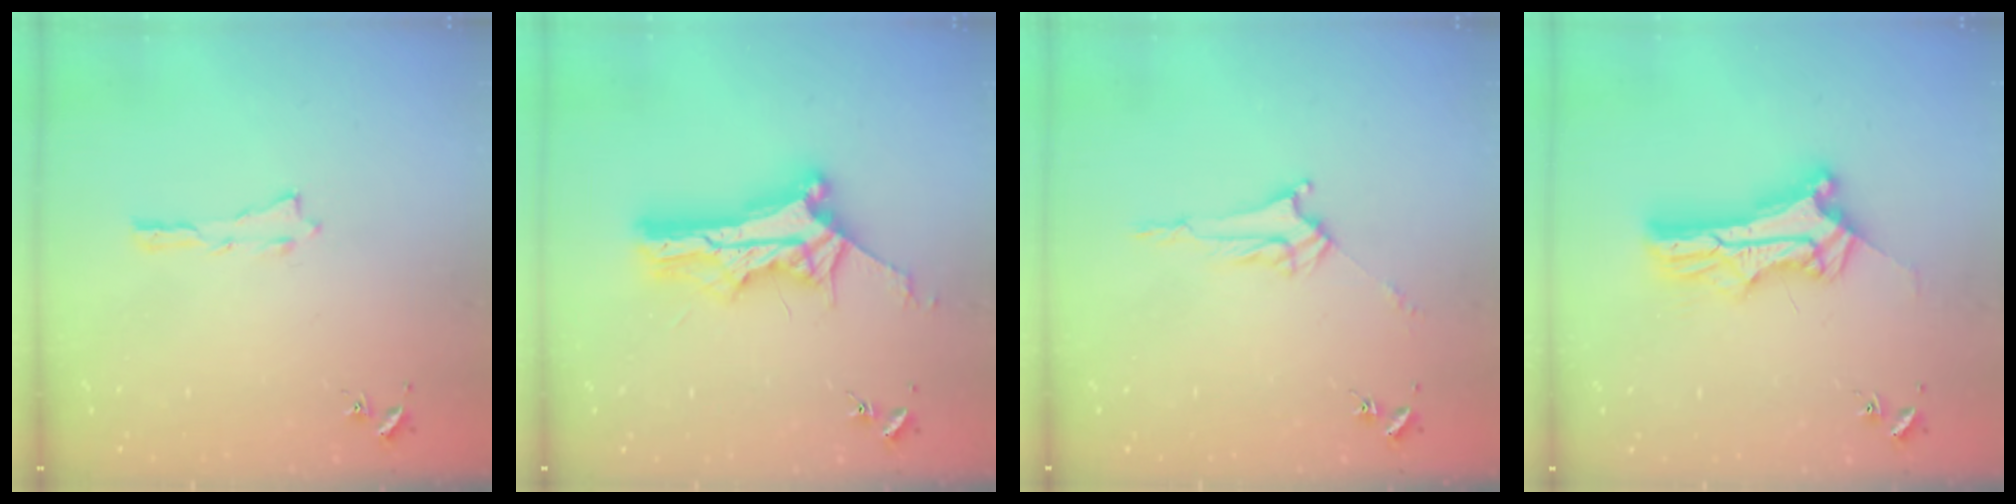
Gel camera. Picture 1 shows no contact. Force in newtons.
{"total": 9.2, "press": 9.2, "slide": 0.4}
{"total": 3.0, "press": 3.0, "slide": 0.3}
{"total": 10.9, "press": 10.9, "slide": 0.8}